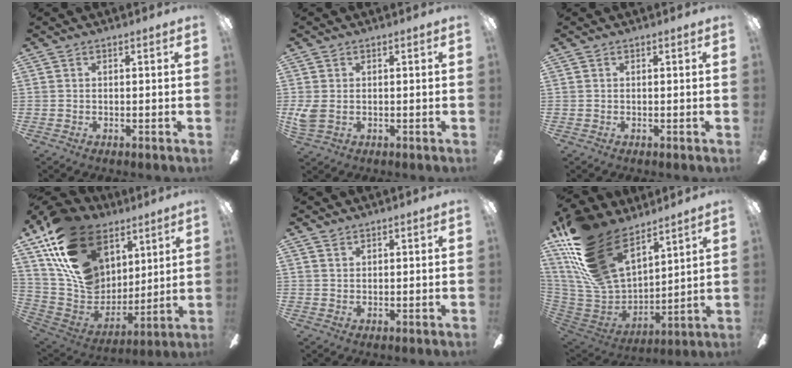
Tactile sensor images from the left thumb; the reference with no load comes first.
{"total": 3.4, "force": [0.4, 2.4, 2.3], "torque": [-0.049, -0.003, 0.004]}
{"total": 0.0}
{"total": 23.3, "force": [11.9, 16.1, 11.9], "torque": [-0.235, -0.048, 0.230]}
{"total": 1.5, "force": [1.3, 0.7, 0.2], "torque": [-0.006, 0.000, 0.025]}
{"total": 25.2, "force": [16.0, 12.7, 14.7], "torque": [-0.314, -0.085, 0.292]}